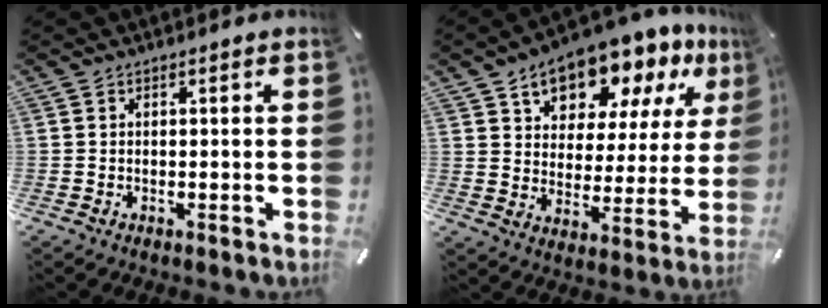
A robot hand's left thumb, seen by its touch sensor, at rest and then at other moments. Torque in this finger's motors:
{"motor_torque": [2.70, 2.30, 1.67, -1.10, 0.16]}